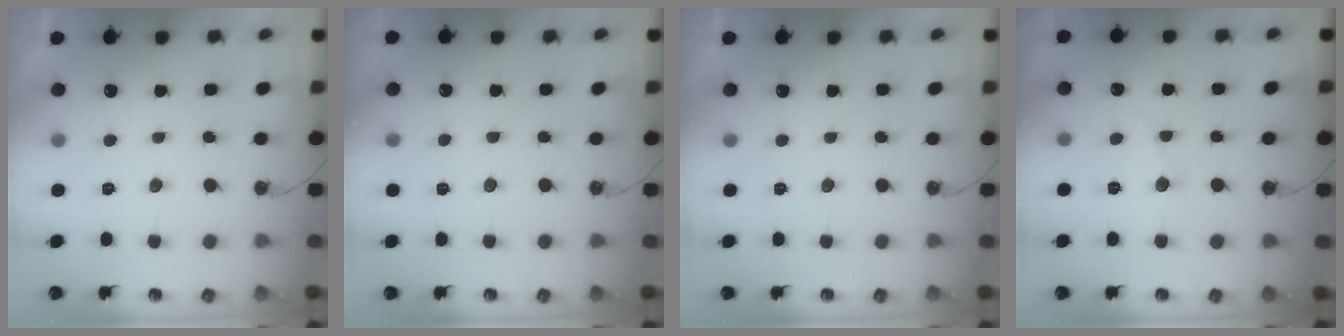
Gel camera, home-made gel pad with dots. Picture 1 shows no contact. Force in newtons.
{"total": 2.3, "press": 2.3, "slide": 0.3}
{"total": 0.0}
{"total": 8.1, "press": 8.1, "slide": 0.7}